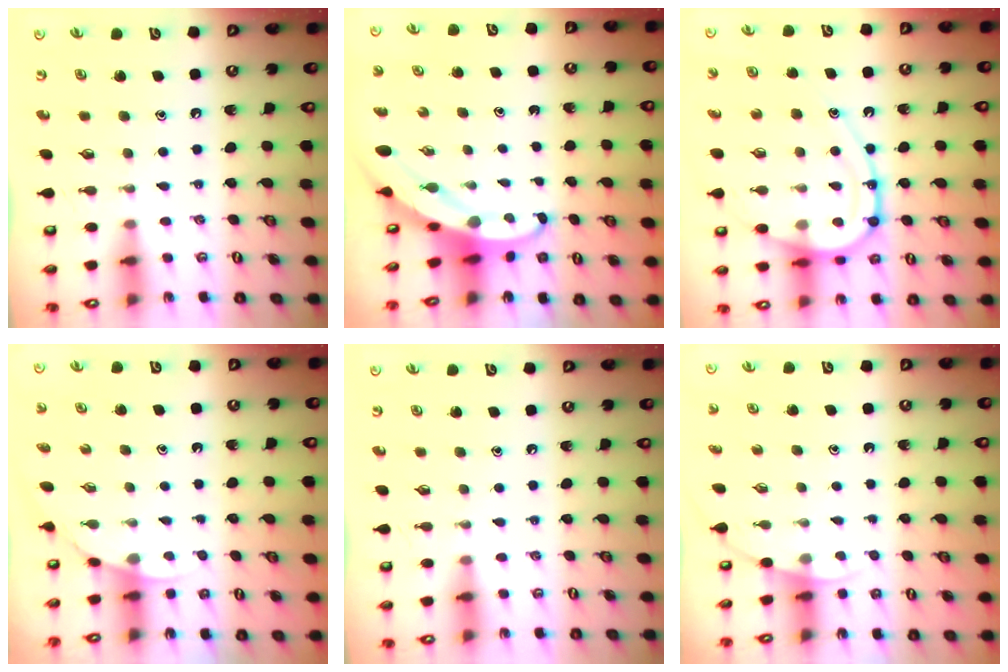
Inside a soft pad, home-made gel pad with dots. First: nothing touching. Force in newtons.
{"total": 4.9, "press": 4.9, "slide": 0.4}
{"total": 14.7, "press": 14.7, "slide": 1.4}
{"total": 2.6, "press": 2.6, "slide": 0.1}
{"total": 0.0}
{"total": 2.5, "press": 2.5, "slide": 0.1}